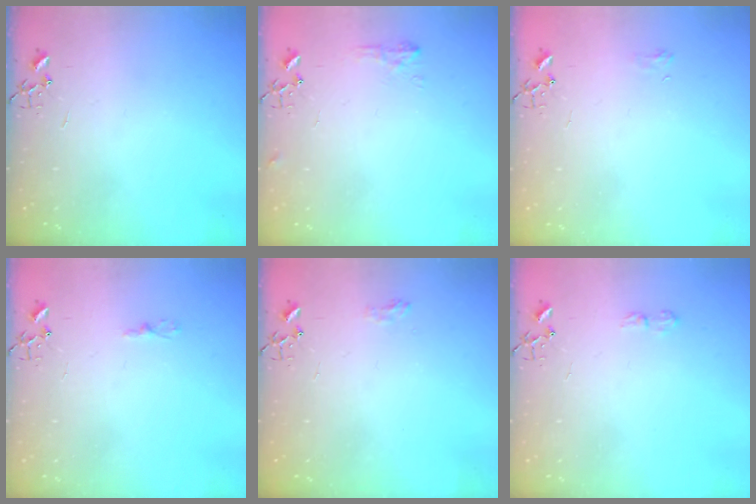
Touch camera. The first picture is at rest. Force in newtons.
{"total": 6.4, "press": 6.3, "slide": 0.8}
{"total": 5.1, "press": 5.1, "slide": 0.6}
{"total": 3.1, "press": 3.1, "slide": 0.3}
{"total": 6.3, "press": 6.3, "slide": 0.8}
{"total": 6.4, "press": 6.4, "slide": 0.9}